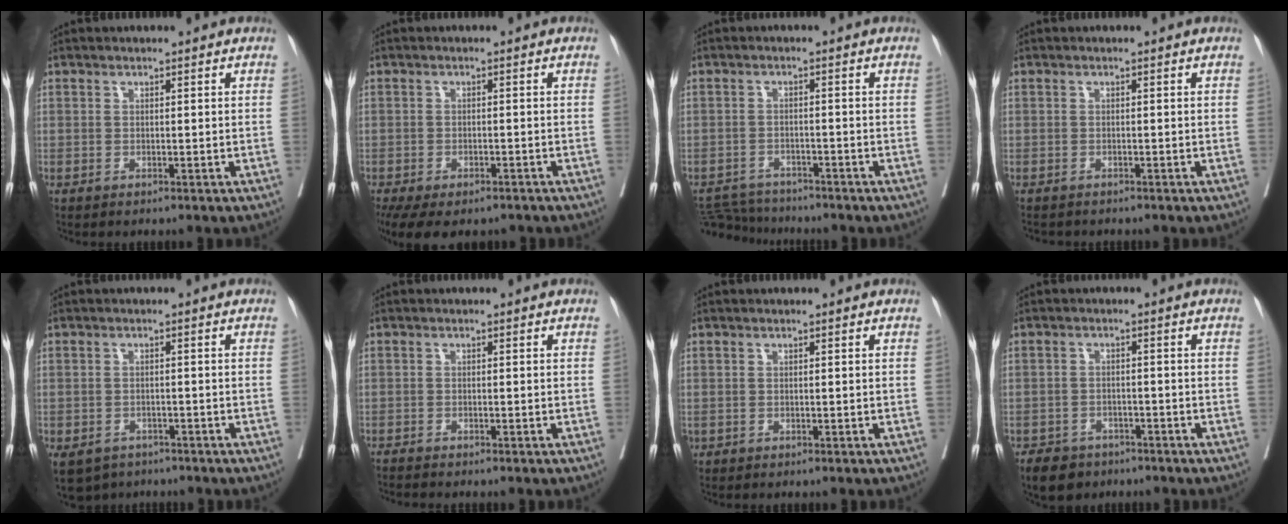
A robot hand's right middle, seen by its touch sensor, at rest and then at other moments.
{"total": 13.3, "force": [-9.5, 6.0, 7.1], "torque": [-0.180, -0.018, -0.126]}
{"total": 6.4, "force": [-6.3, 0.7, 0.2], "torque": [-0.003, -0.003, -0.108]}
{"total": 4.2, "force": [-3.7, 1.1, 1.5], "torque": [-0.025, -0.005, -0.053]}
{"total": 9.2, "force": [-6.2, 6.1, 3.0], "torque": [-0.084, -0.012, -0.084]}
{"total": 2.1, "force": [-2.0, -0.4, 0.5], "torque": [-0.013, -0.006, -0.038]}
{"total": 0.0}
{"total": 5.4, "force": [-4.1, 3.2, 1.3], "torque": [-0.023, 0.002, -0.067]}